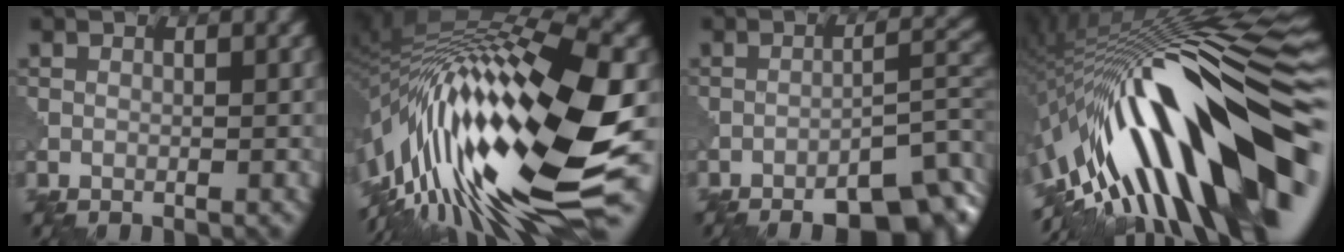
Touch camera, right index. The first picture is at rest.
{"total": 18.2, "force": [-3.5, 5.5, 17.0], "torque": [-0.306, 0.018, -0.082]}
{"total": 9.4, "force": [-6.9, 2.7, 5.8], "torque": [-0.075, 0.009, -0.086]}
{"total": 17.2, "force": [-3.6, 5.4, 15.9], "torque": [-0.236, 0.050, -0.078]}